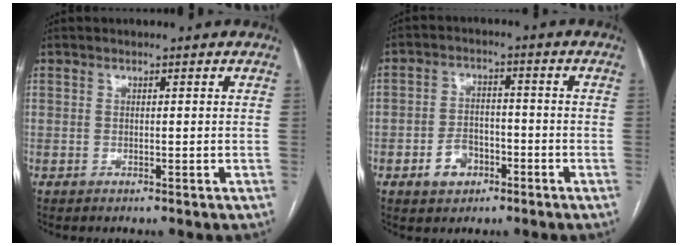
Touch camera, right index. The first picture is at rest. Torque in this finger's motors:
{"motor_torque": [0.01, -0.34, -0.34, -0.15]}